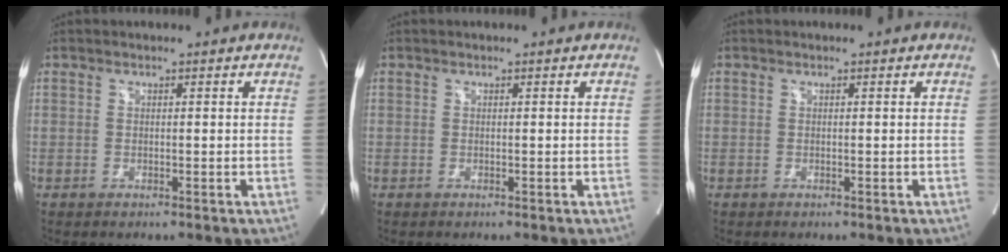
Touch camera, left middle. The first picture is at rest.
{"total": 0.0}
{"total": 0.0}